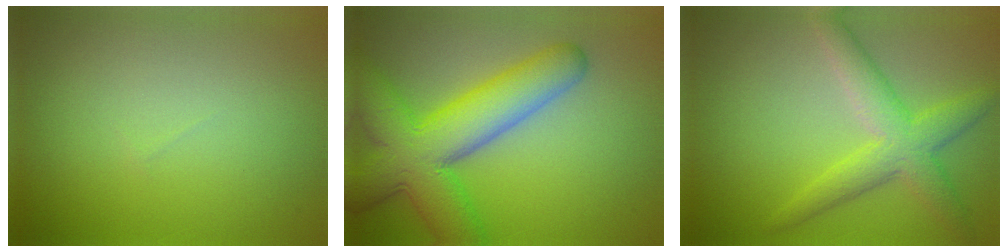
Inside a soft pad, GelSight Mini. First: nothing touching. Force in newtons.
{"total": 9.9, "press": 9.9, "slide": 0.4}
{"total": 4.7, "press": 4.7, "slide": 0.2}